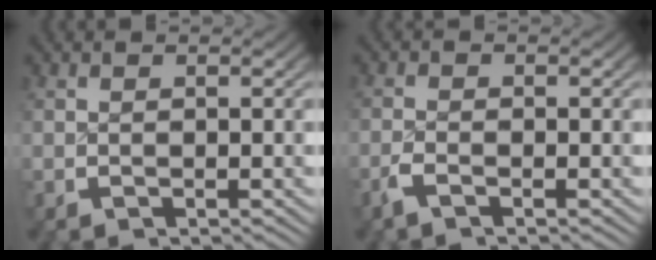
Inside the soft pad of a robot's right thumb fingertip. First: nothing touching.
{"total": 1.4, "force": [-1.2, 0.3, 0.6], "torque": [-0.014, -0.002, -0.028]}